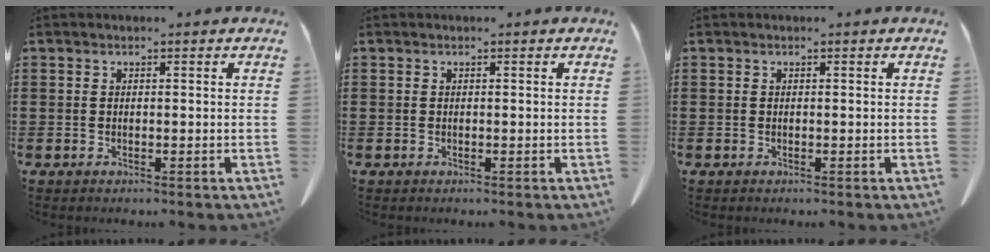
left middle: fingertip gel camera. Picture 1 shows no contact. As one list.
[{"total": 0.0}, {"total": 0.0}]